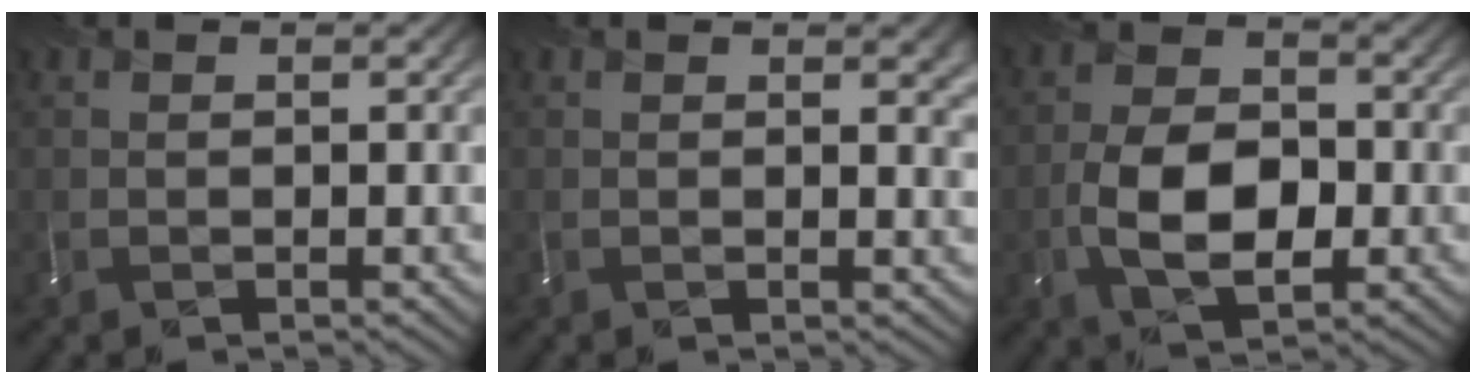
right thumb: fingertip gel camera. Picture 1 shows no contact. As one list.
[{"total": 2.4, "force": [1.2, 0.7, 1.9], "torque": [-0.029, 0.001, 0.021]}, {"total": 7.6, "force": [-2.4, 4.5, 5.6], "torque": [-0.115, -0.007, -0.049]}]